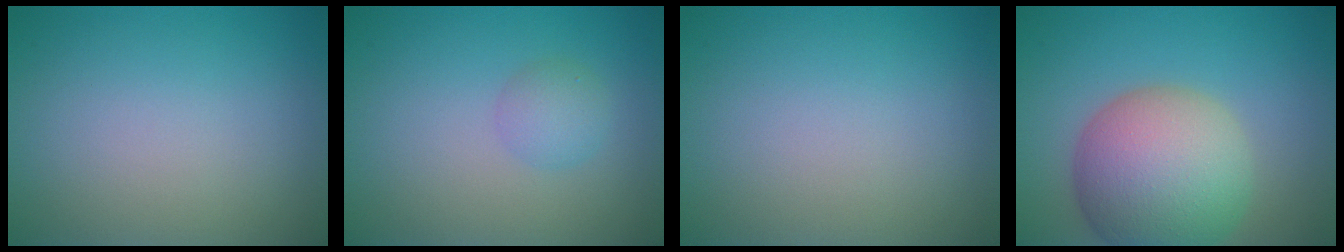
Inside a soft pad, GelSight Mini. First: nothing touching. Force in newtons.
{"total": 1.8, "press": 1.8, "slide": 0.0}
{"total": 0.0}
{"total": 10.1, "press": 10.0, "slide": 0.7}